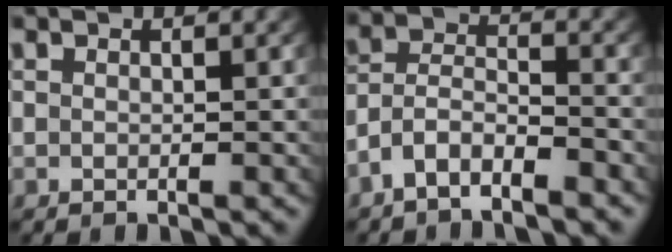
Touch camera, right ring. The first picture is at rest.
{"total": 5.3, "force": [-3.1, 3.8, 2.0], "torque": [-0.052, -0.019, -0.058]}